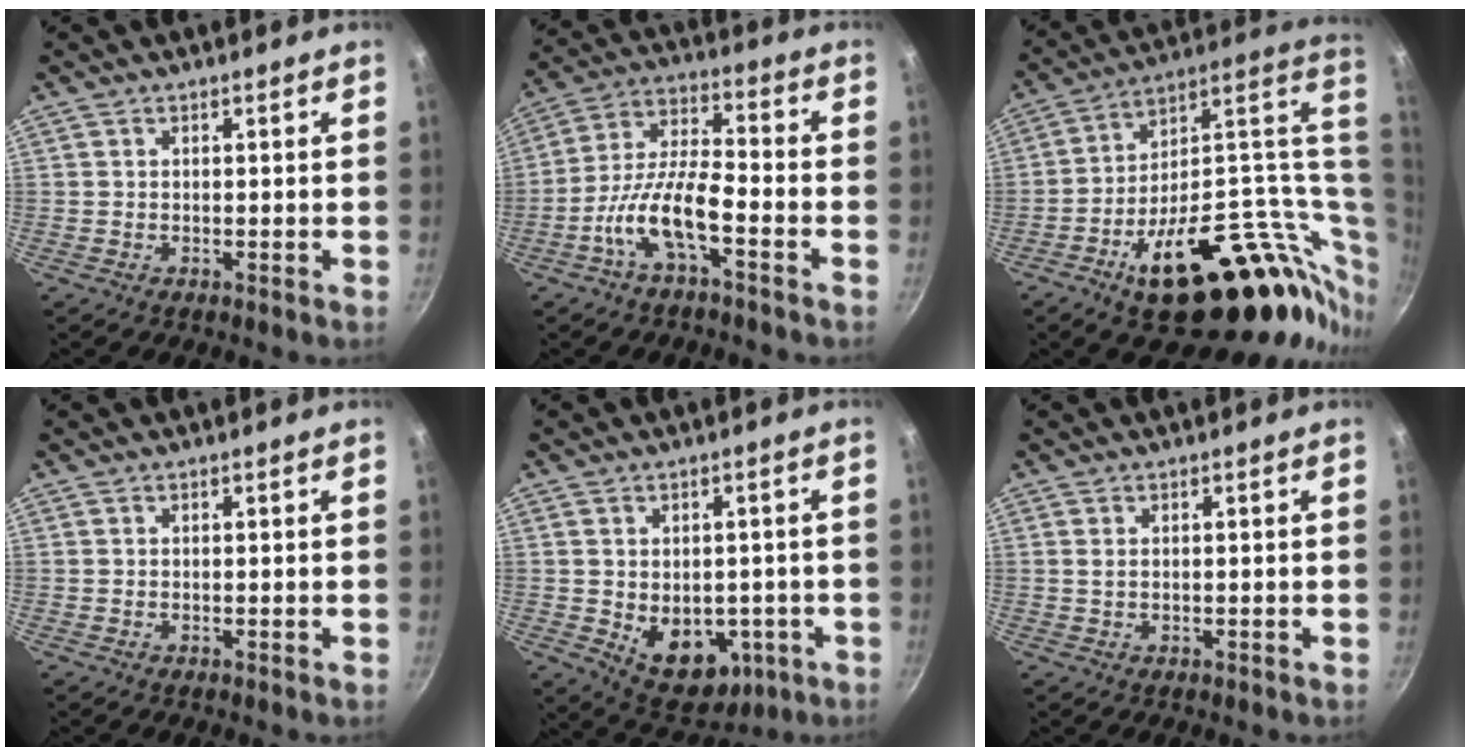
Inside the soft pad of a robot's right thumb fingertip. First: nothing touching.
{"total": 11.2, "force": [-5.3, 3.6, 9.2], "torque": [-0.181, 0.042, -0.107]}
{"total": 32.3, "force": [3.4, 16.3, 27.7], "torque": [-0.386, 0.001, 0.070]}
{"total": 0.0}
{"total": 11.4, "force": [-2.4, 7.9, 7.9], "torque": [-0.076, -0.007, -0.010]}
{"total": 0.9, "force": [0.1, 0.4, 0.8], "torque": [-0.015, 0.001, 0.002]}